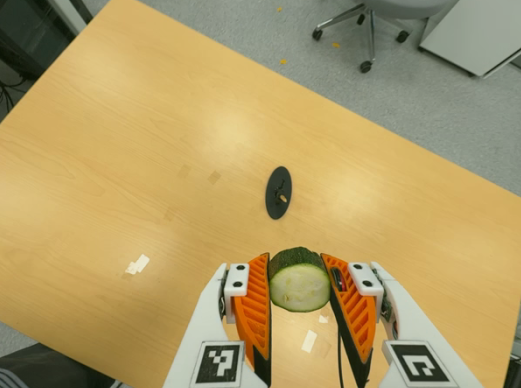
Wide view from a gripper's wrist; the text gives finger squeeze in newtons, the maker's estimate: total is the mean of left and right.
{"total": 10.4, "left": 9.8, "right": 10.9}